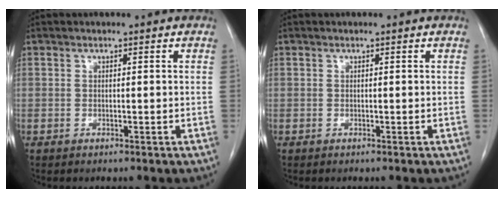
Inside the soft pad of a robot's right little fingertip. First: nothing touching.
{"total": 0.0}